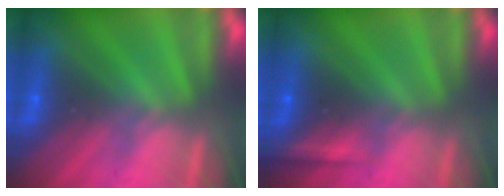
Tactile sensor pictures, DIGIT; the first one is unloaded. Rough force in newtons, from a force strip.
{"total": 2.2}